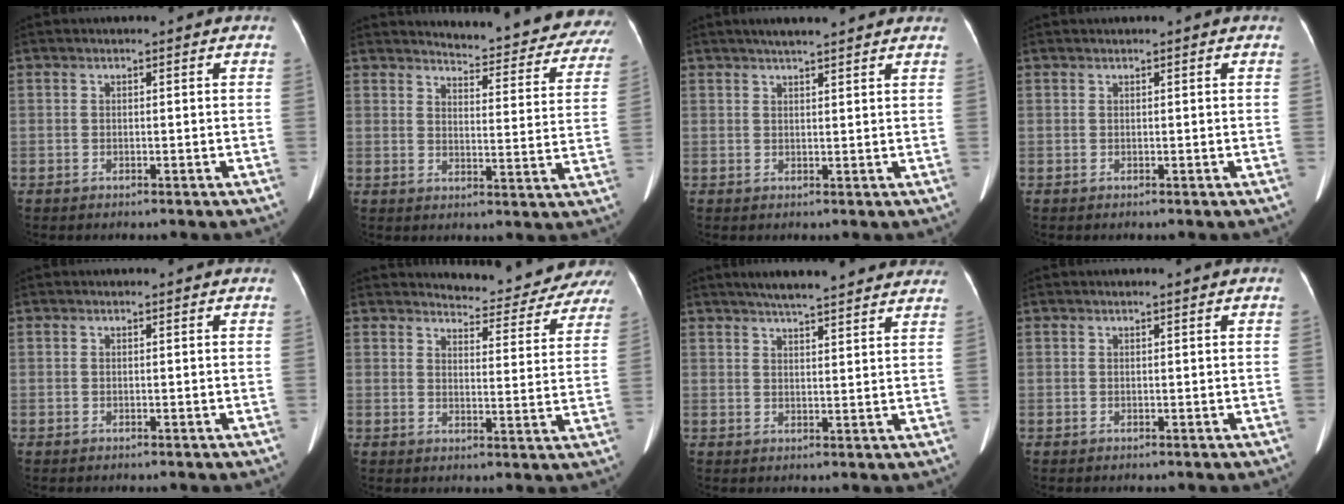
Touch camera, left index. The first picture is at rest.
{"total": 19.6, "force": [18.6, 3.3, 5.0], "torque": [-0.040, -0.080, 0.198]}
{"total": 7.0, "force": [5.9, 0.5, 3.6], "torque": [-0.051, 0.026, 0.078]}
{"total": 0.0}
{"total": 0.6, "force": [0.6, 0.0, 0.2], "torque": [-0.004, 0.004, 0.007]}
{"total": 11.7, "force": [11.4, 1.5, 1.7], "torque": [-0.013, -0.034, 0.122]}
{"total": 15.0, "force": [13.1, 1.7, 6.9], "torque": [-0.096, 0.029, 0.166]}
{"total": 0.7, "force": [0.6, -0.2, 0.4], "torque": [-0.013, 0.002, 0.015]}